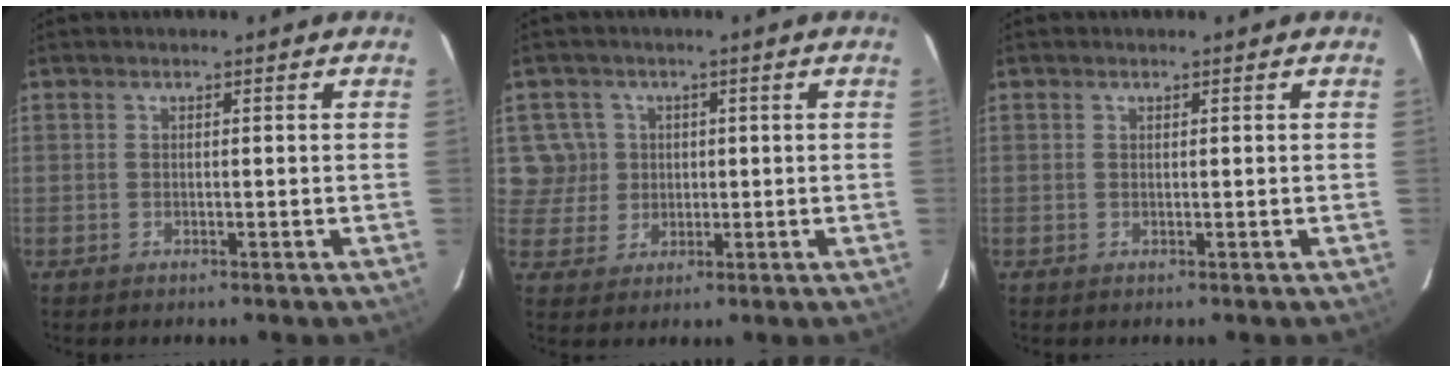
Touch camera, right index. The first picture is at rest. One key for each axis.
{"total": 5.6, "fx": 1.0, "fy": 5.5, "fz": 0.5, "tx": -0.005, "ty": 0.015, "tz": 0.023}
{"total": 0.0}